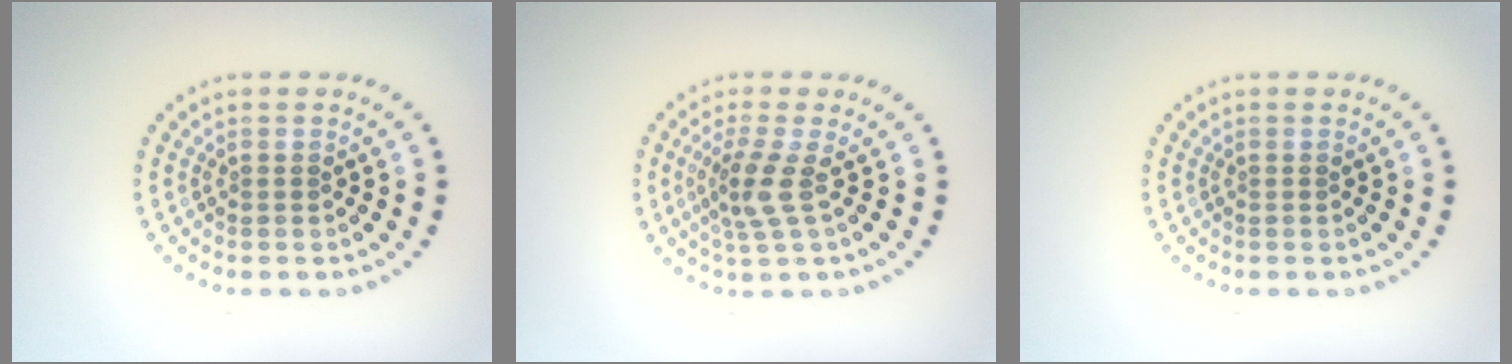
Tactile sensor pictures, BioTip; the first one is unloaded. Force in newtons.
{"total": 2.8, "press": 2.1, "slide": 1.8}
{"total": 0.0}